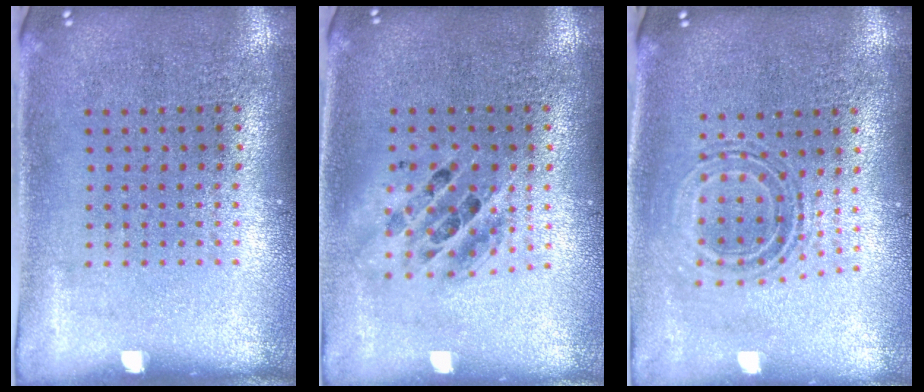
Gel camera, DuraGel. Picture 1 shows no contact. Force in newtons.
{"total": 1.3, "press": 1.2, "slide": 0.7}
{"total": 0.8, "press": 0.7, "slide": 0.3}